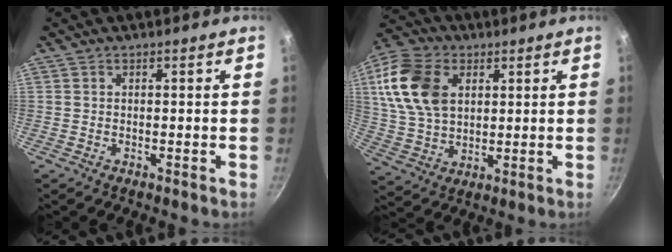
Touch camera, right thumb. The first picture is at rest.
{"total": 15.4, "force": [4.3, 10.5, 10.3], "torque": [-0.184, -0.005, 0.083]}